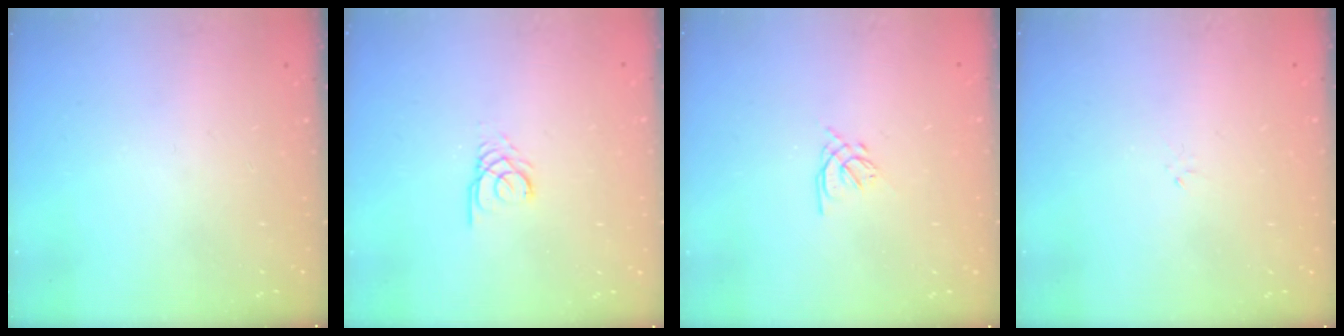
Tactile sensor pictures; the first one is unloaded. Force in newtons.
{"total": 2.7, "press": 2.7, "slide": 0.3}
{"total": 1.6, "press": 1.5, "slide": 0.5}
{"total": 0.0}